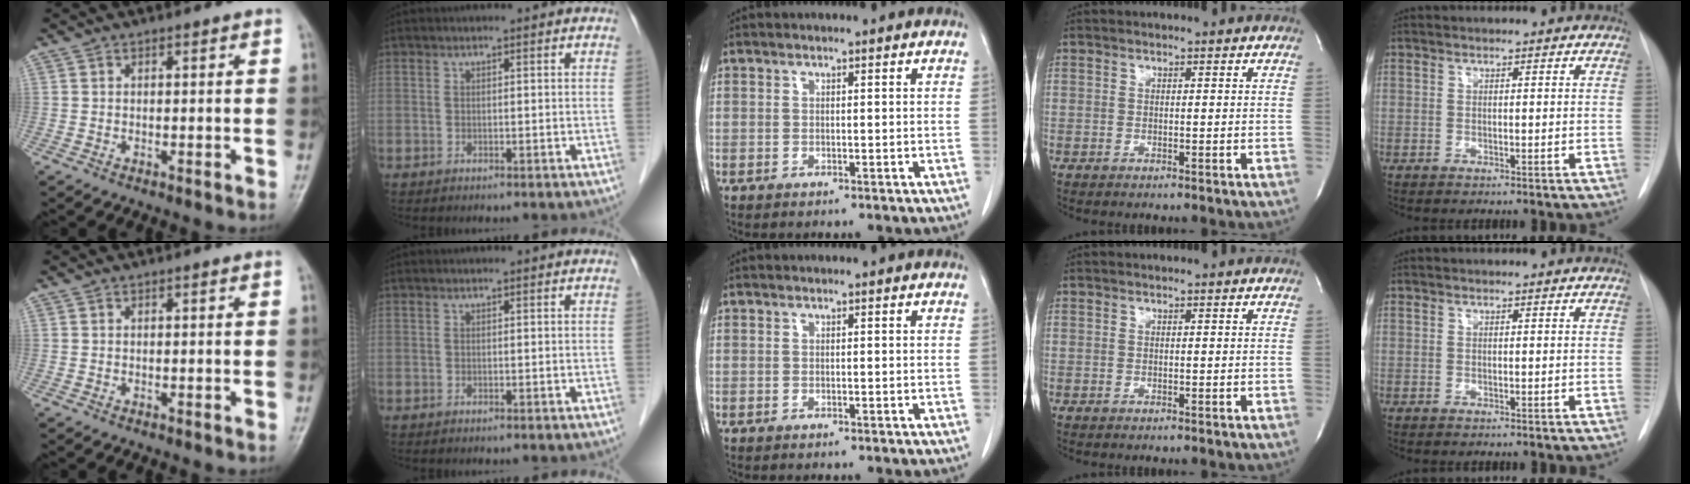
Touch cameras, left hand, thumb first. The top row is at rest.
{}